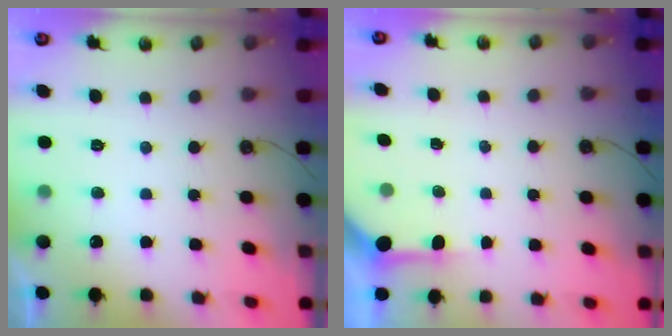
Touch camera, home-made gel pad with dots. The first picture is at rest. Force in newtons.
{"total": 3.5, "press": 3.4, "slide": 0.3}